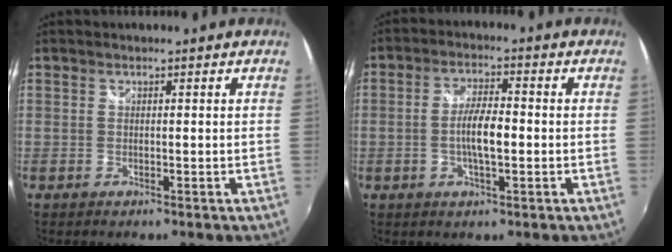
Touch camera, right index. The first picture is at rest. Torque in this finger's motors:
{"motor_torque": [0.67, -0.36, 0.46, 0.13]}